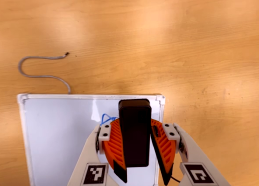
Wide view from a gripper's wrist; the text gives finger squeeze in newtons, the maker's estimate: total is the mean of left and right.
{"total": 8.8, "left": 8.7, "right": 8.9}